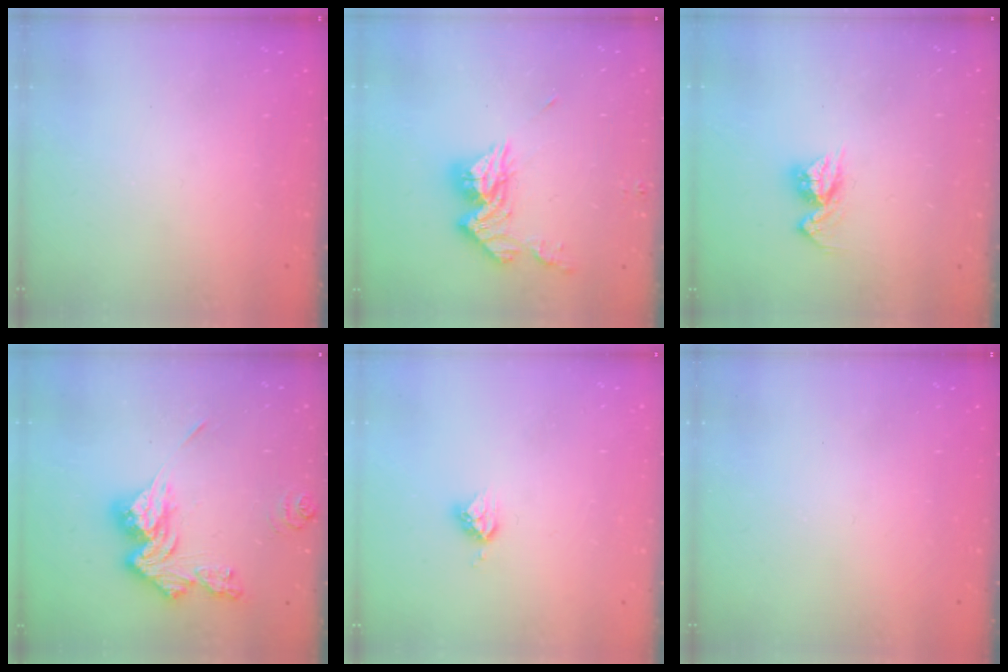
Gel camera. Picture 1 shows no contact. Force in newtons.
{"total": 12.3, "press": 12.2, "slide": 1.0}
{"total": 8.1, "press": 8.1, "slide": 0.8}
{"total": 15.3, "press": 15.2, "slide": 1.4}
{"total": 5.0, "press": 4.9, "slide": 0.4}
{"total": 0.0}